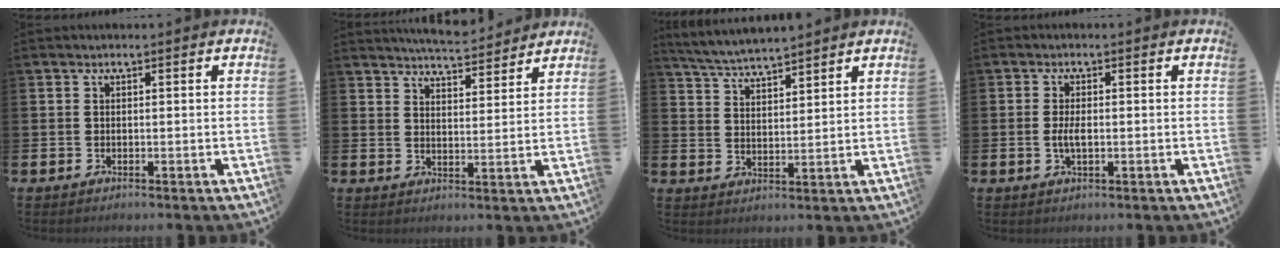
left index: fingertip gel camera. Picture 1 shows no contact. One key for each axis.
{"total": 5.4, "fx": 5.4, "fy": 0.1, "fz": 0.3, "tx": -0.018, "ty": -0.033, "tz": 0.098}
{"total": 4.8, "fx": 4.8, "fy": 0.2, "fz": 0.5, "tx": -0.030, "ty": -0.027, "tz": 0.084}
{"total": 2.6, "fx": -0.2, "fy": 1.0, "fz": 2.4, "tx": -0.040, "ty": -0.001, "tz": -0.005}